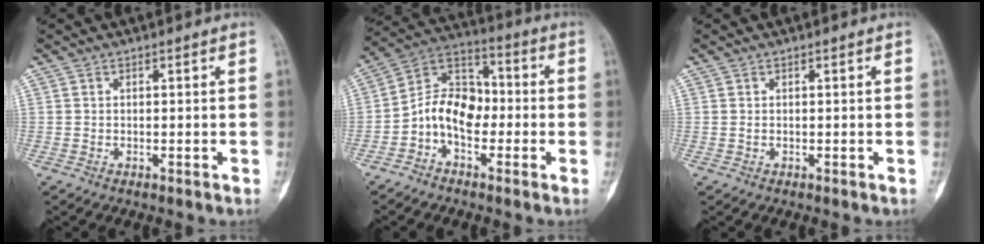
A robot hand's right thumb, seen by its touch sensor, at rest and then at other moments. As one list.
[{"total": 10.7, "force": [-2.7, 7.3, 7.3], "torque": [-0.102, 0.049, -0.064]}, {"total": 0.0}]